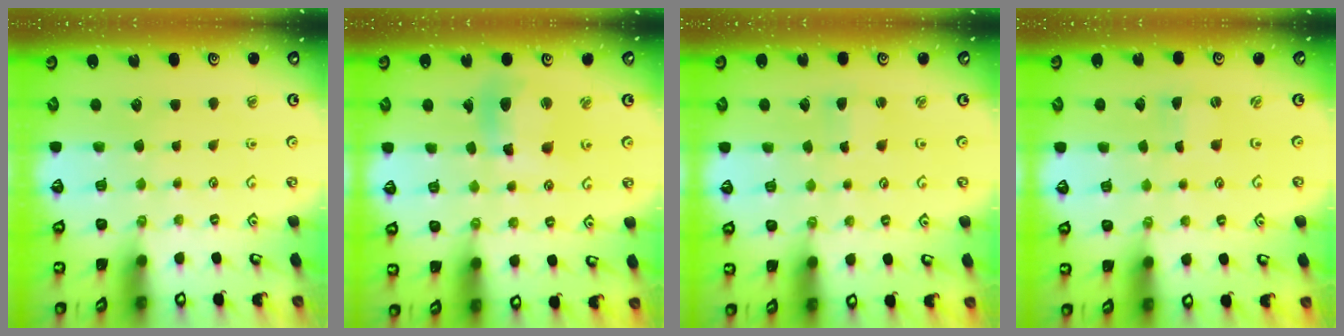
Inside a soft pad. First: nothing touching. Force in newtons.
{"total": 10.9, "press": 10.7, "slide": 1.8}
{"total": 2.5, "press": 2.4, "slide": 0.4}
{"total": 0.0}